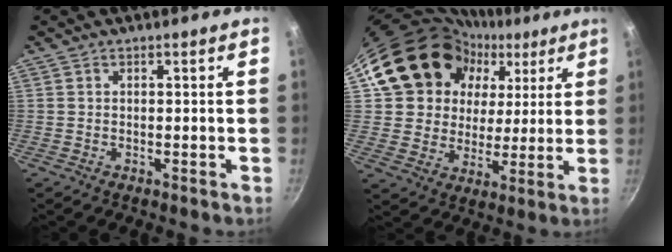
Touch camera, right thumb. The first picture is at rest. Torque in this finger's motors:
{"motor_torque": [0.66, 4.34, 0.37, 0.16, 0.44]}